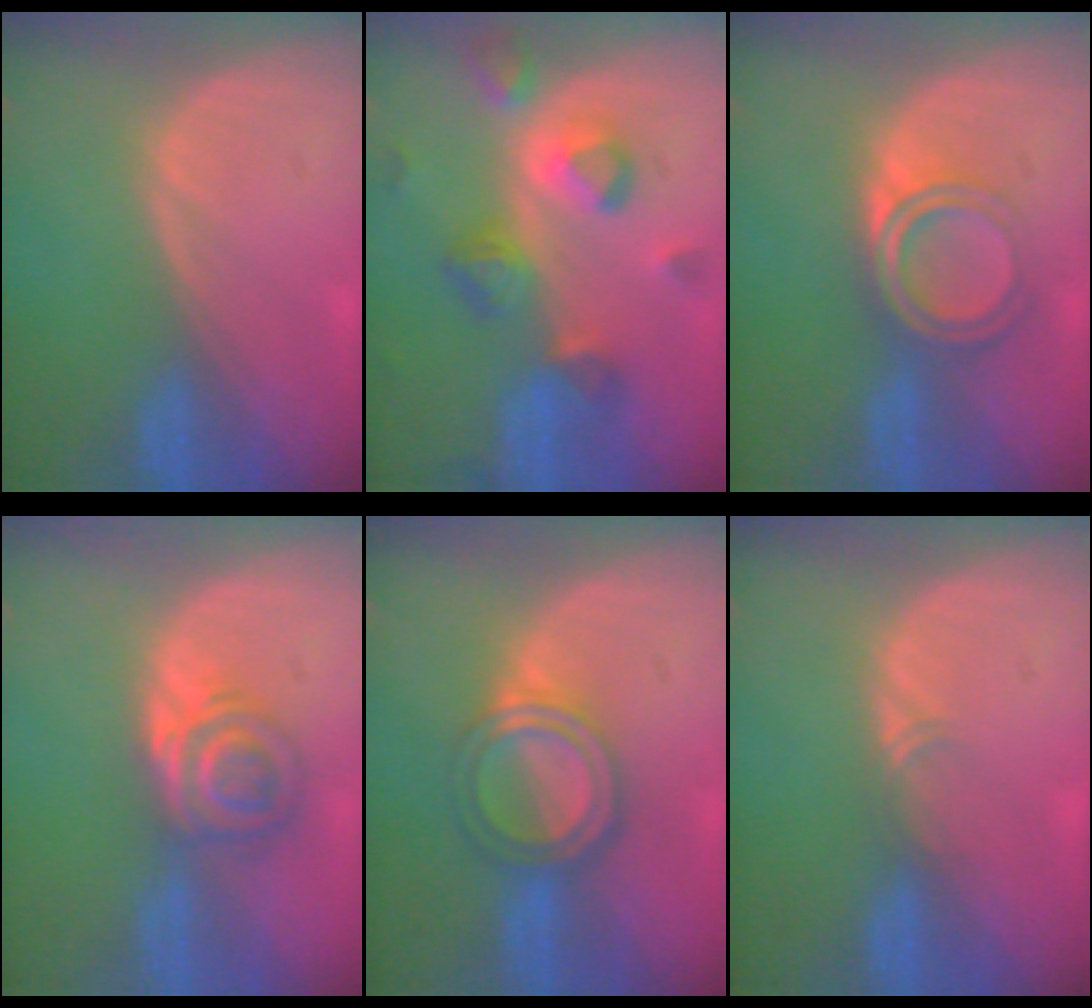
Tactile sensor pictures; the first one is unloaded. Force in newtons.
{"total": 7.9, "press": 7.7, "slide": 2.0}
{"total": 5.7, "press": 5.1, "slide": 2.5}
{"total": 6.0, "press": 5.6, "slide": 2.2}
{"total": 6.0, "press": 5.5, "slide": 2.4}
{"total": 1.1, "press": 1.0, "slide": 0.6}